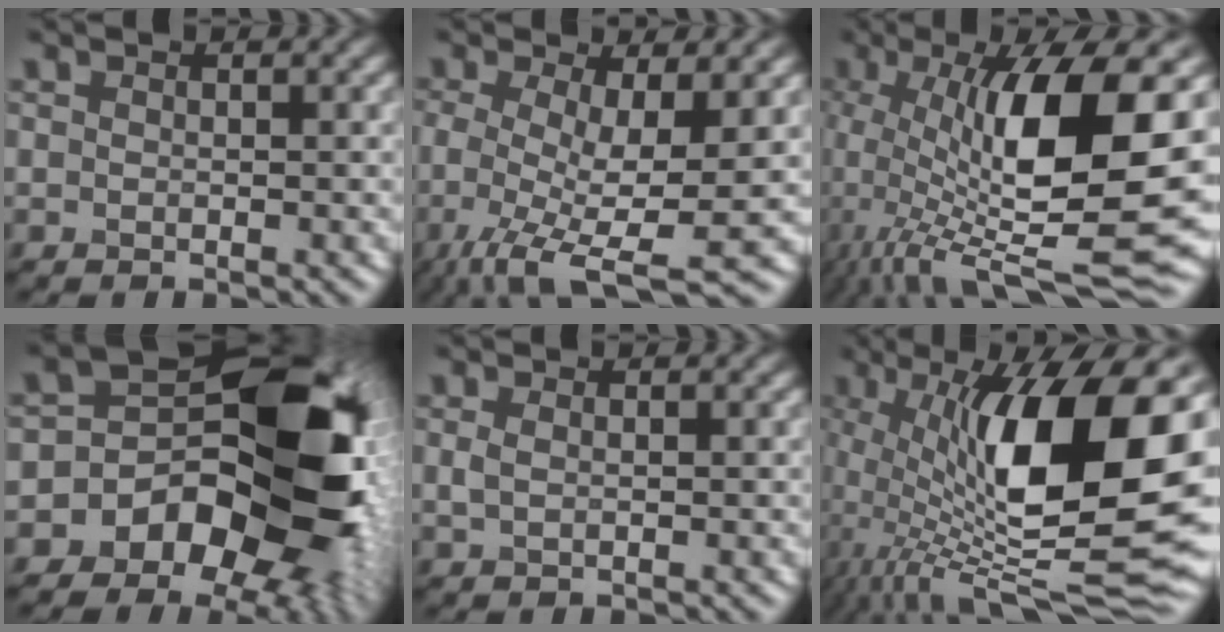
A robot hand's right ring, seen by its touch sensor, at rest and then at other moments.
{"total": 9.5, "force": [-2.1, 3.0, 8.8], "torque": [-0.153, -0.024, -0.034]}
{"total": 16.0, "force": [-0.2, 5.5, 15.0], "torque": [-0.256, 0.004, -0.006]}
{"total": 15.4, "force": [-4.5, 11.0, 9.7], "torque": [-0.125, 0.001, -0.092]}
{"total": 0.8, "force": [0.0, 0.4, 0.7], "torque": [-0.021, 0.000, 0.003]}
{"total": 17.4, "force": [0.6, 7.0, 16.0], "torque": [-0.255, 0.004, 0.004]}